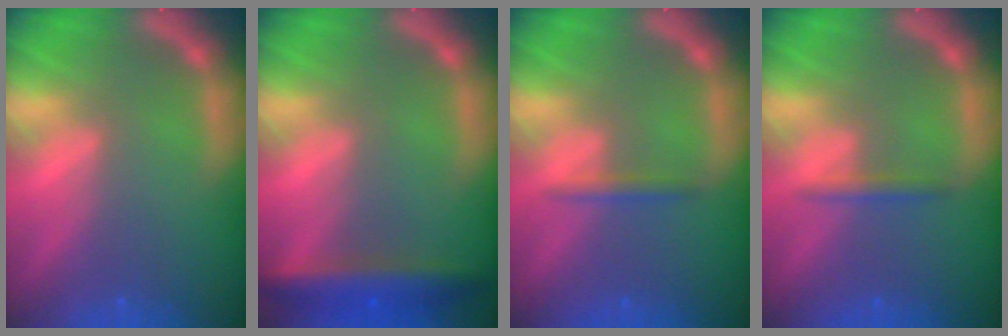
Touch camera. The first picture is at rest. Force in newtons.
{"total": 5.0}
{"total": 1.4}
{"total": 1.4}